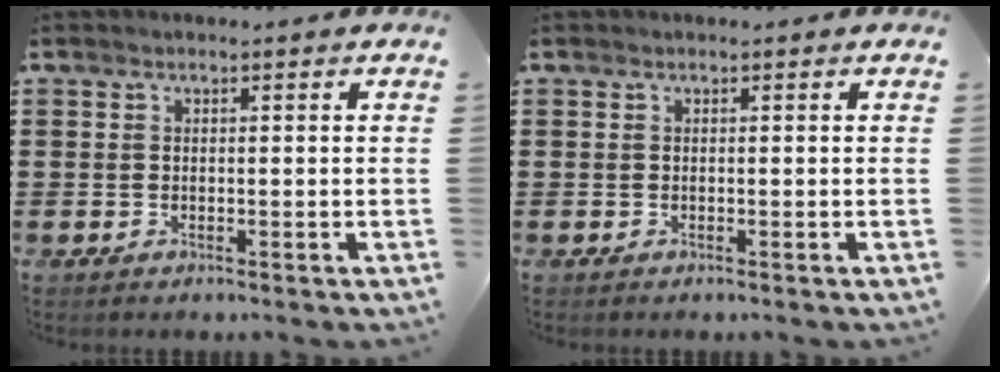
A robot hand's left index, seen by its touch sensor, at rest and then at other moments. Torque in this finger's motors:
{"motor_torque": [0.00, 0.00, 0.00, 0.00]}